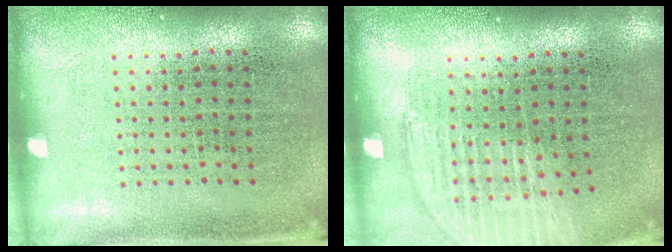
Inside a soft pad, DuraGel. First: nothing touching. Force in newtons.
{"total": 1.2, "press": 1.2, "slide": 0.3}